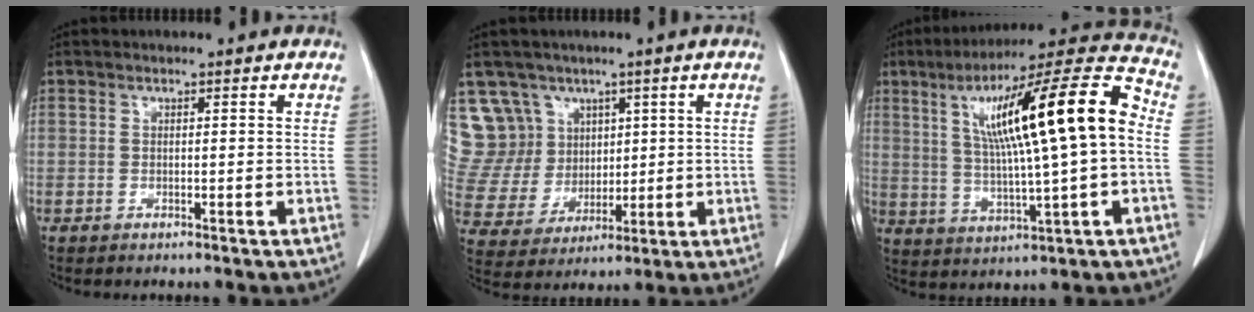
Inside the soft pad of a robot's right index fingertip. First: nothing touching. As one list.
[{"total": 11.4, "force": [6.2, 9.4, 1.1], "torque": [-0.046, 0.046, 0.142]}, {"total": 19.9, "force": [2.8, 1.6, 19.6], "torque": [-0.313, 0.033, 0.042]}]